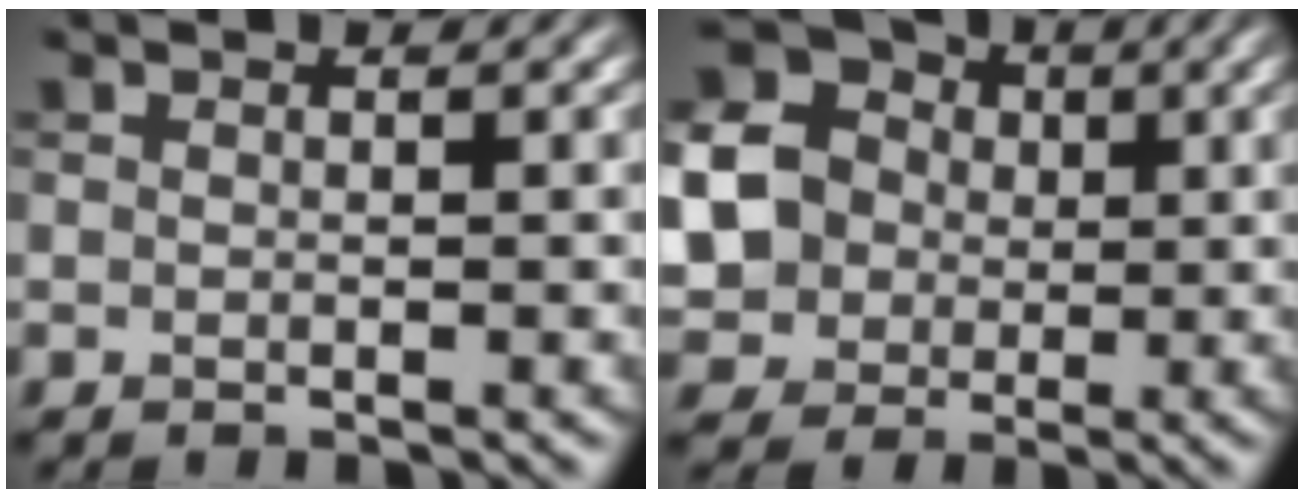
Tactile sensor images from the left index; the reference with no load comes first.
{"total": 14.8, "force": [0.6, 13.9, 5.2], "torque": [-0.171, 0.003, -0.004]}